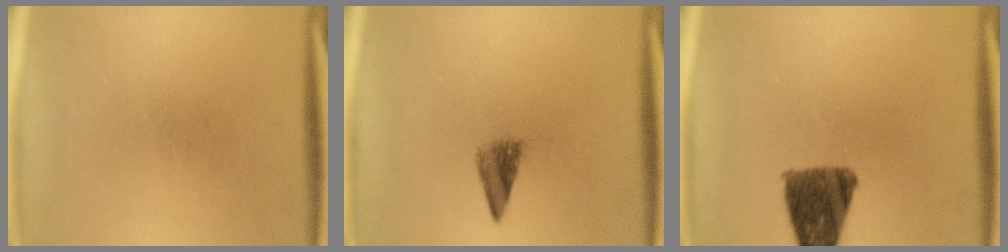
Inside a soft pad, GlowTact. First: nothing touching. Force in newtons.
{"total": 2.9}
{"total": 10.1}